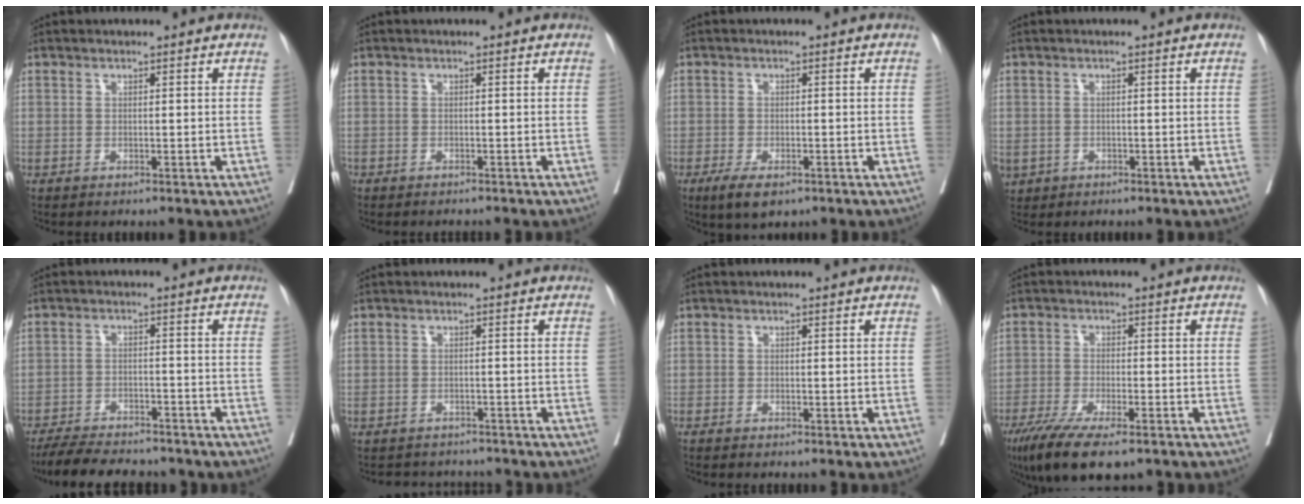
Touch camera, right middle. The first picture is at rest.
{"total": 1.6, "force": [-1.6, 0.3, 0.3], "torque": [-0.006, -0.002, -0.023]}
{"total": 4.6, "force": [-2.8, 1.7, 3.2], "torque": [-0.060, -0.009, -0.043]}
{"total": 3.0, "force": [-1.2, 2.6, 1.1], "torque": [-0.033, -0.006, -0.013]}
{"total": 12.4, "force": [-10.9, 3.1, 5.2], "torque": [-0.088, -0.007, -0.156]}
{"total": 4.3, "force": [-4.0, 1.3, -0.5], "torque": [0.007, 0.004, -0.055]}
{"total": 0.6, "force": [-0.6, -0.1, 0.1], "torque": [-0.008, -0.003, -0.013]}
{"total": 11.4, "force": [-8.0, 2.7, 7.7], "torque": [-0.124, -0.024, -0.128]}